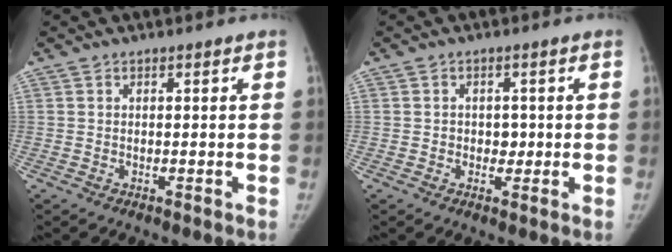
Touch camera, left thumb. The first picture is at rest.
{"total": 2.5, "force": [-0.1, 2.1, 1.4], "torque": [-0.003, 0.004, -0.004]}